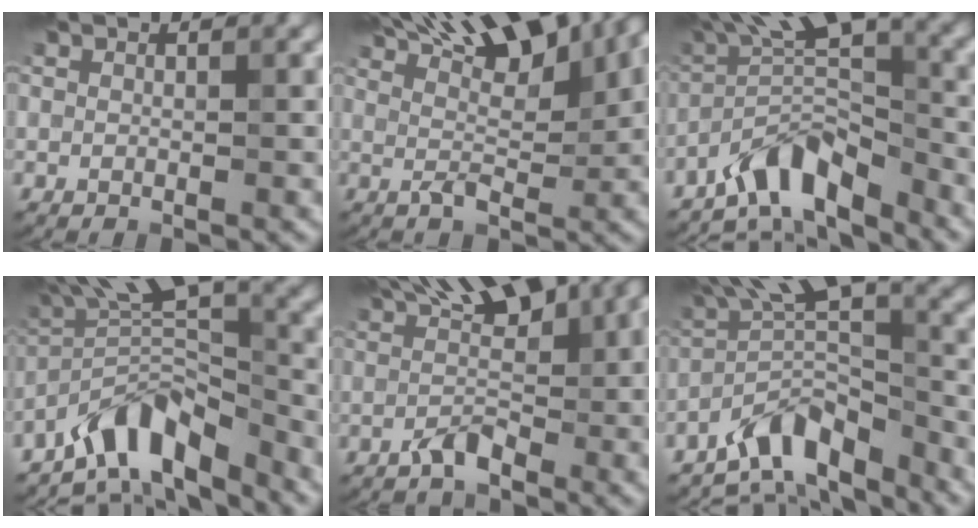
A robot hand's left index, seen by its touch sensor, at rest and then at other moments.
{"total": 10.9, "force": [6.0, 3.6, 8.4], "torque": [-0.120, 0.034, 0.074]}
{"total": 8.2, "force": [-5.3, 2.4, 5.7], "torque": [-0.090, 0.017, -0.109]}
{"total": 9.0, "force": [-5.8, 2.6, 6.4], "torque": [-0.095, 0.019, -0.119]}
{"total": 6.9, "force": [0.0, 2.8, 6.3], "torque": [-0.095, 0.021, -0.013]}
{"total": 8.9, "force": [-5.5, 3.1, 6.3], "torque": [-0.087, 0.020, -0.116]}